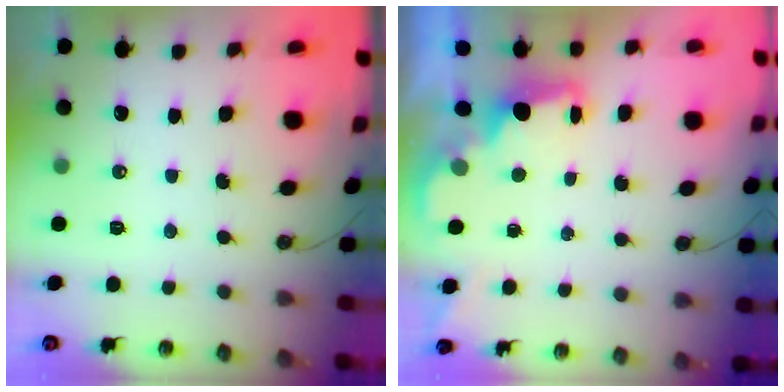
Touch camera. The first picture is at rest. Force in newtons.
{"total": 2.0, "press": 1.9, "slide": 0.8}